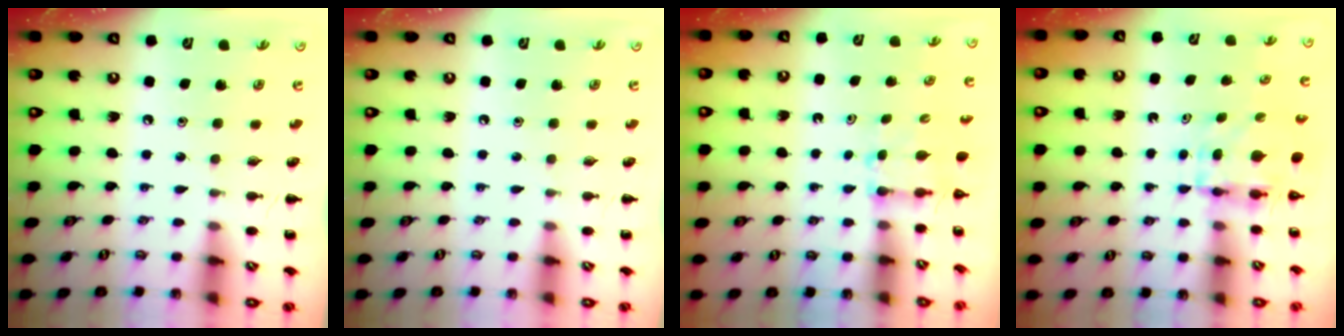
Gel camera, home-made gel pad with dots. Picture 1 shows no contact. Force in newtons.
{"total": 0.0}
{"total": 2.7, "press": 2.5, "slide": 1.1}
{"total": 3.9, "press": 3.9, "slide": 0.3}